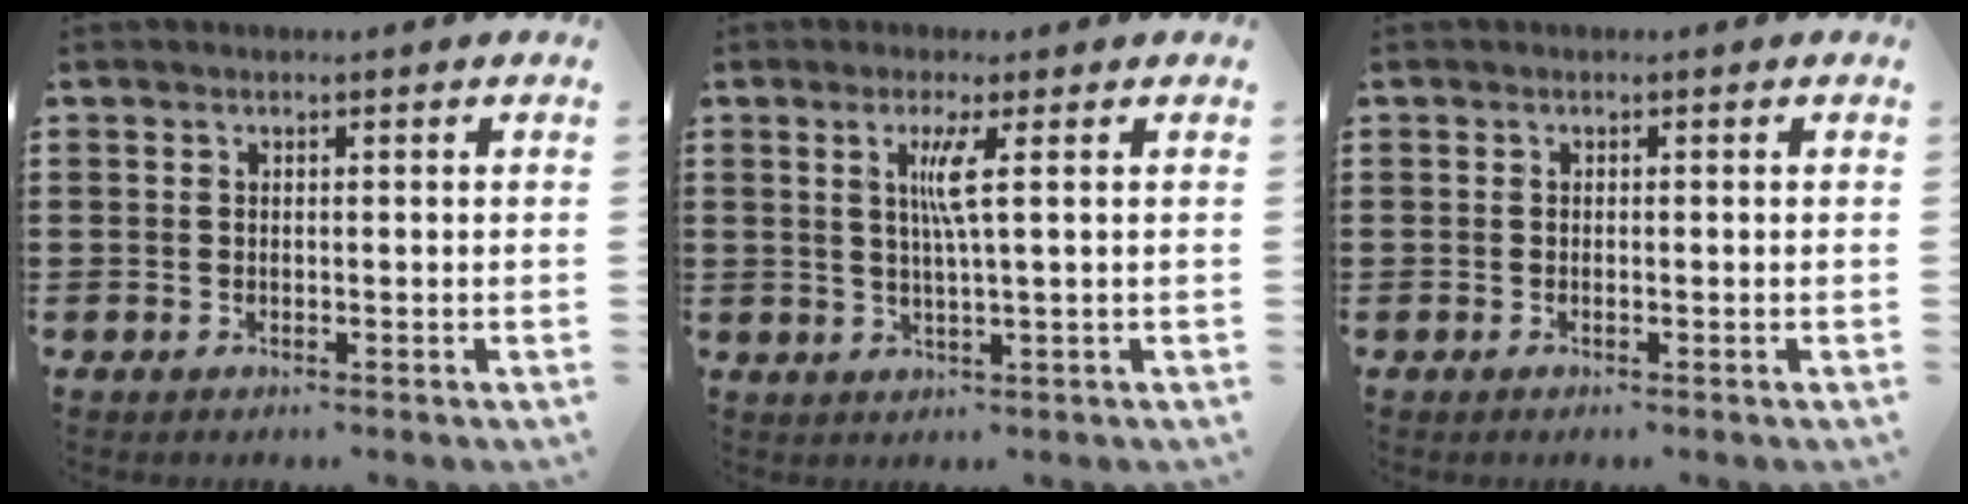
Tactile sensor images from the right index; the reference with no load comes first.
{"total": 4.0, "force": [1.0, -0.5, 3.9], "torque": [-0.078, -0.006, 0.012]}
{"total": 0.0}